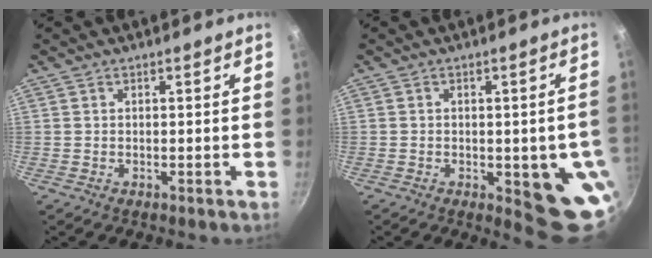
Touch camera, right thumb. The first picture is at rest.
{"total": 10.9, "force": [-2.2, 4.2, 9.8], "torque": [-0.082, -0.005, -0.024]}